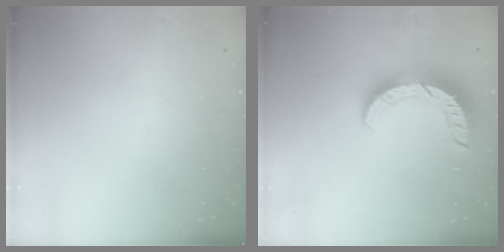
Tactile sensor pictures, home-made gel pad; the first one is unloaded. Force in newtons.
{"total": 12.8, "press": 12.8, "slide": 0.7}